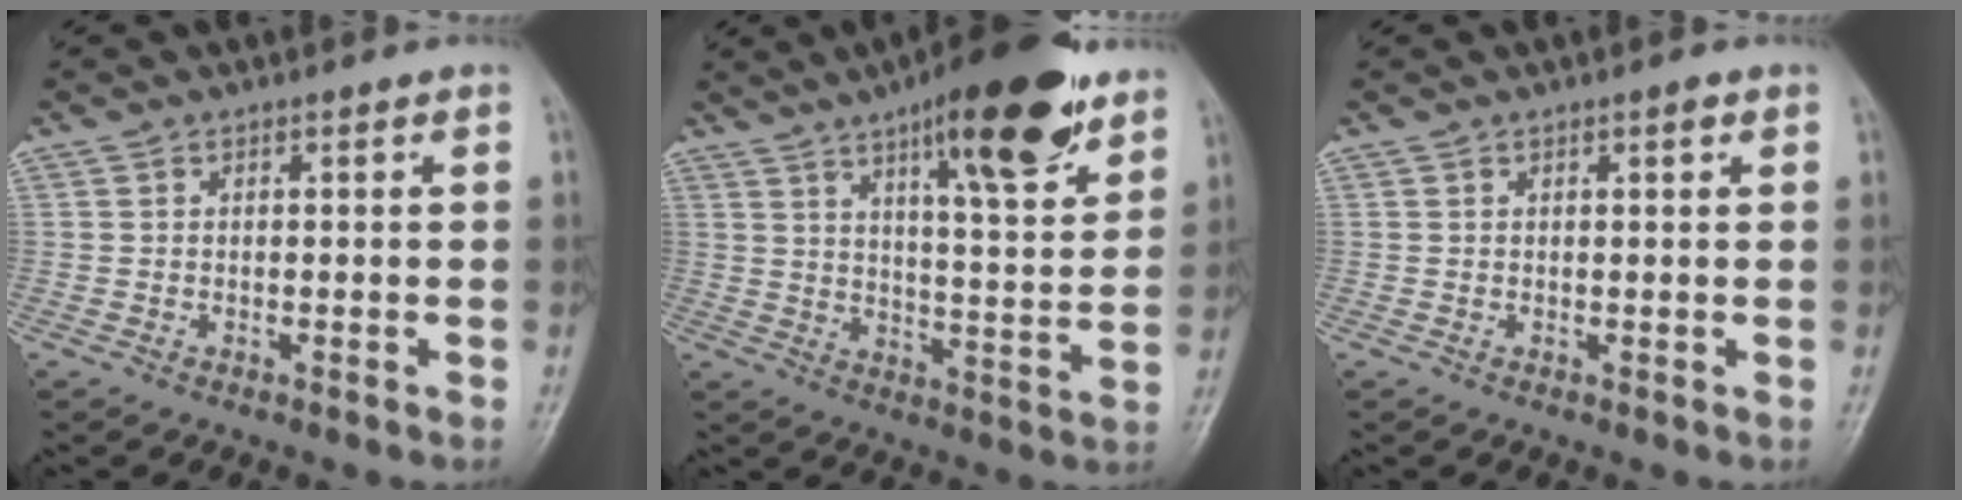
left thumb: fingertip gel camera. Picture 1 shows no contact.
{"total": 18.8, "force": [11.5, 4.8, 14.0], "torque": [-0.178, -0.054, 0.174]}
{"total": 1.3, "force": [0.7, 0.3, 1.0], "torque": [-0.015, -0.001, 0.009]}